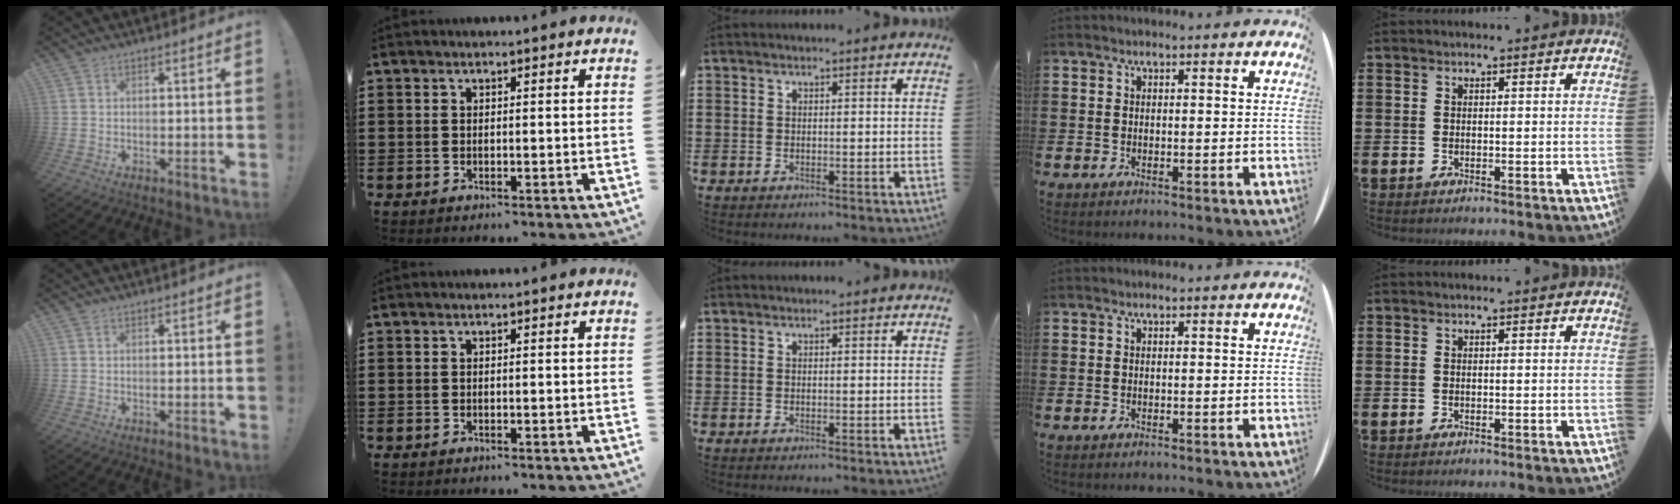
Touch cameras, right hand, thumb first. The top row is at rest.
{}